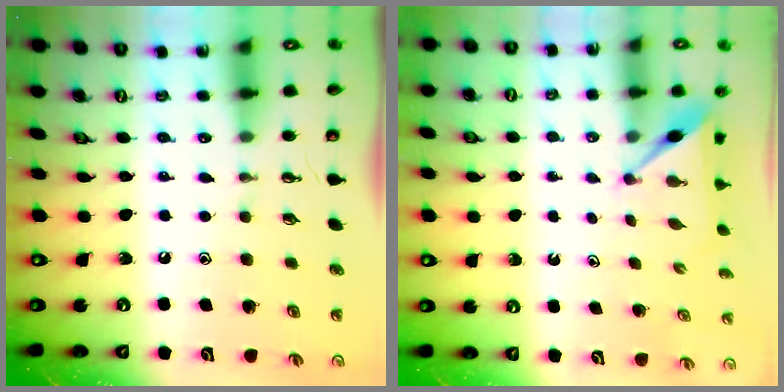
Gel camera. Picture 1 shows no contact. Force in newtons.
{"total": 4.6, "press": 4.6, "slide": 0.4}